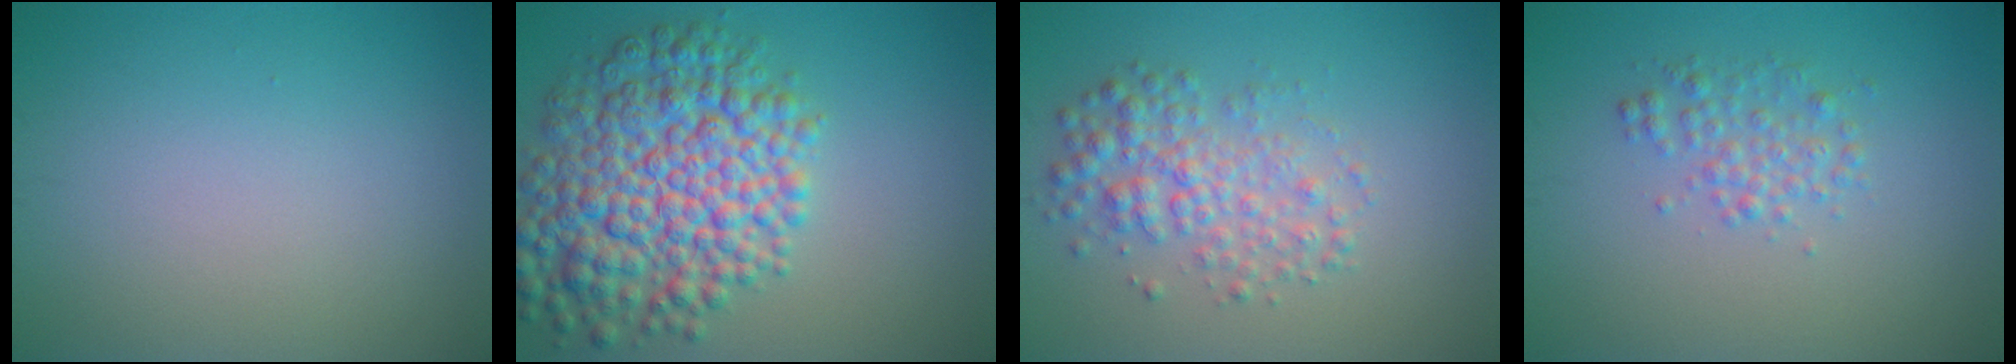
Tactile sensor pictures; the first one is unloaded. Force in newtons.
{"total": 9.7, "press": 9.7, "slide": 0.2}
{"total": 3.8, "press": 3.8, "slide": 0.0}
{"total": 2.0, "press": 2.0, "slide": 0.1}